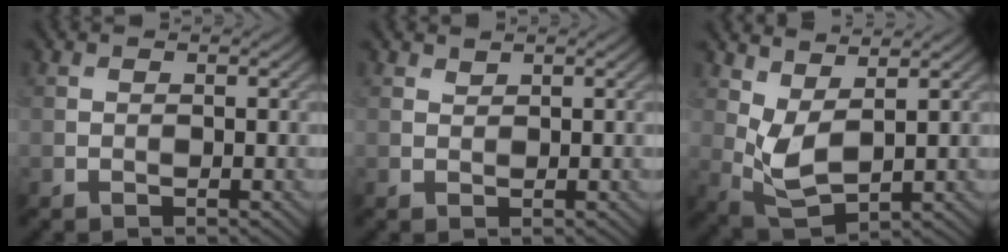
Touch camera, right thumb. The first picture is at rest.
{"total": 0.7, "force": [0.7, 0.2, 0.1], "torque": [-0.005, -0.001, 0.016]}
{"total": 5.4, "force": [2.3, 2.4, 4.3], "torque": [-0.113, -0.006, 0.049]}